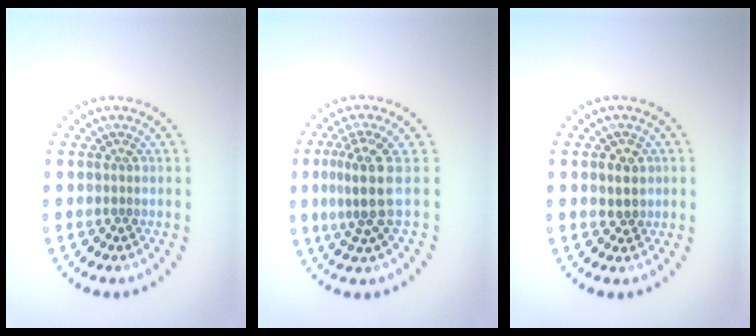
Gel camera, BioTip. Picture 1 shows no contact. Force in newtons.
{"total": 3.5, "press": 2.4, "slide": 2.5}
{"total": 2.3, "press": 2.2, "slide": 0.6}